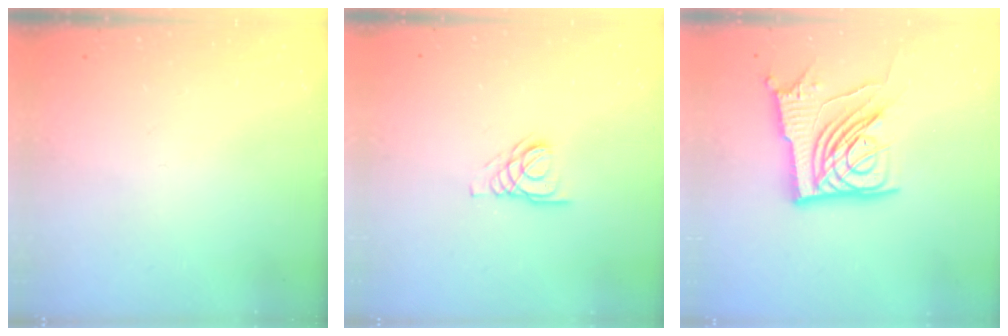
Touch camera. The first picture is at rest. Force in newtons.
{"total": 2.8, "press": 2.8, "slide": 0.3}
{"total": 14.5, "press": 14.4, "slide": 1.2}